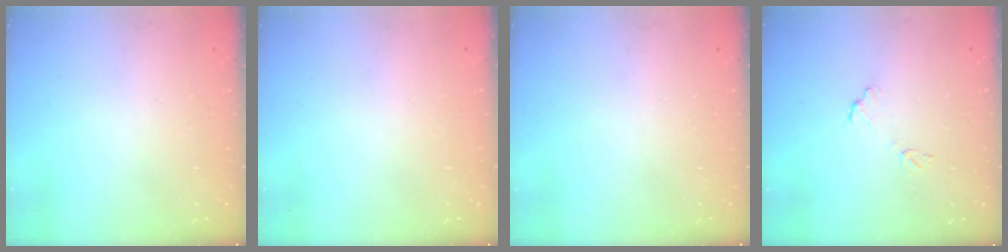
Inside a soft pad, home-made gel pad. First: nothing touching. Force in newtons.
{"total": 0.0}
{"total": 0.0}
{"total": 6.4, "press": 6.4, "slide": 0.3}